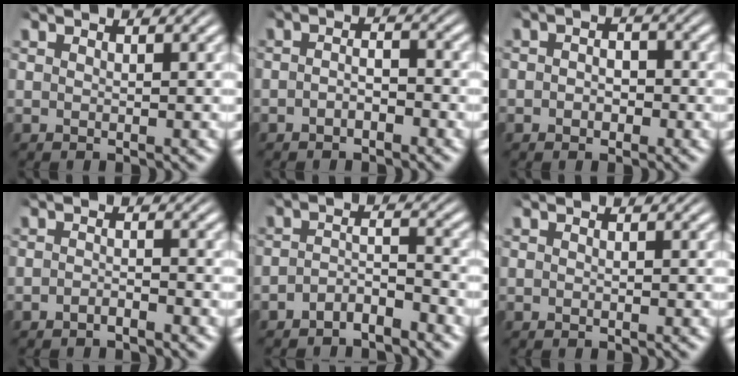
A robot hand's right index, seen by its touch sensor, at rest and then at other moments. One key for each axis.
{"total": 2.0, "fx": -1.3, "fy": 1.0, "fz": 1.2, "tx": -0.014, "ty": -0.003, "tz": -0.026}
{"total": 1.9, "fx": -0.9, "fy": 1.4, "fz": 0.9, "tx": -0.004, "ty": -0.001, "tz": -0.019}
{"total": 1.5, "fx": -1.5, "fy": 0.3, "fz": 0.3, "tx": -0.001, "ty": -0.001, "tz": -0.031}
{"total": 3.2, "fx": -2.8, "fy": 1.1, "fz": 1.1, "tx": -0.015, "ty": -0.008, "tz": -0.051}
{"total": 0.0}